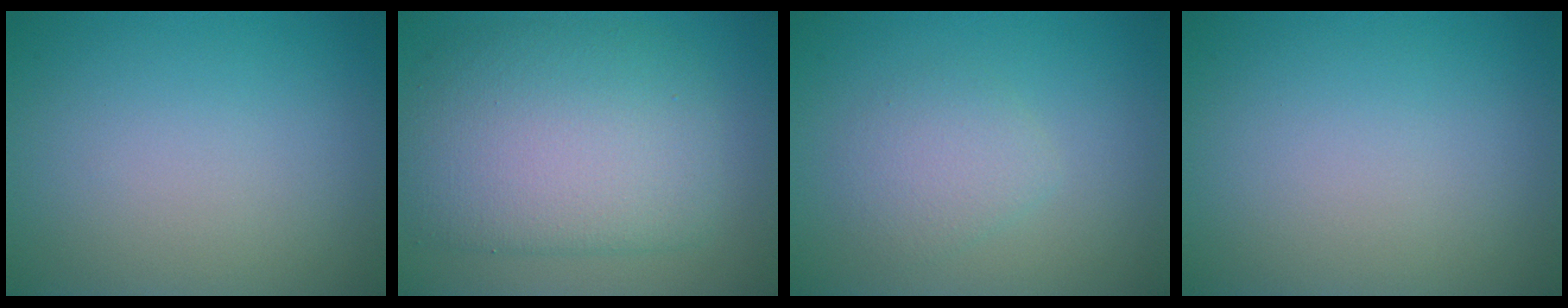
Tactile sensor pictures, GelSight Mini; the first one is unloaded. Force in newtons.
{"total": 8.4, "press": 8.4, "slide": 0.2}
{"total": 2.3, "press": 2.3, "slide": 0.1}
{"total": 0.0}